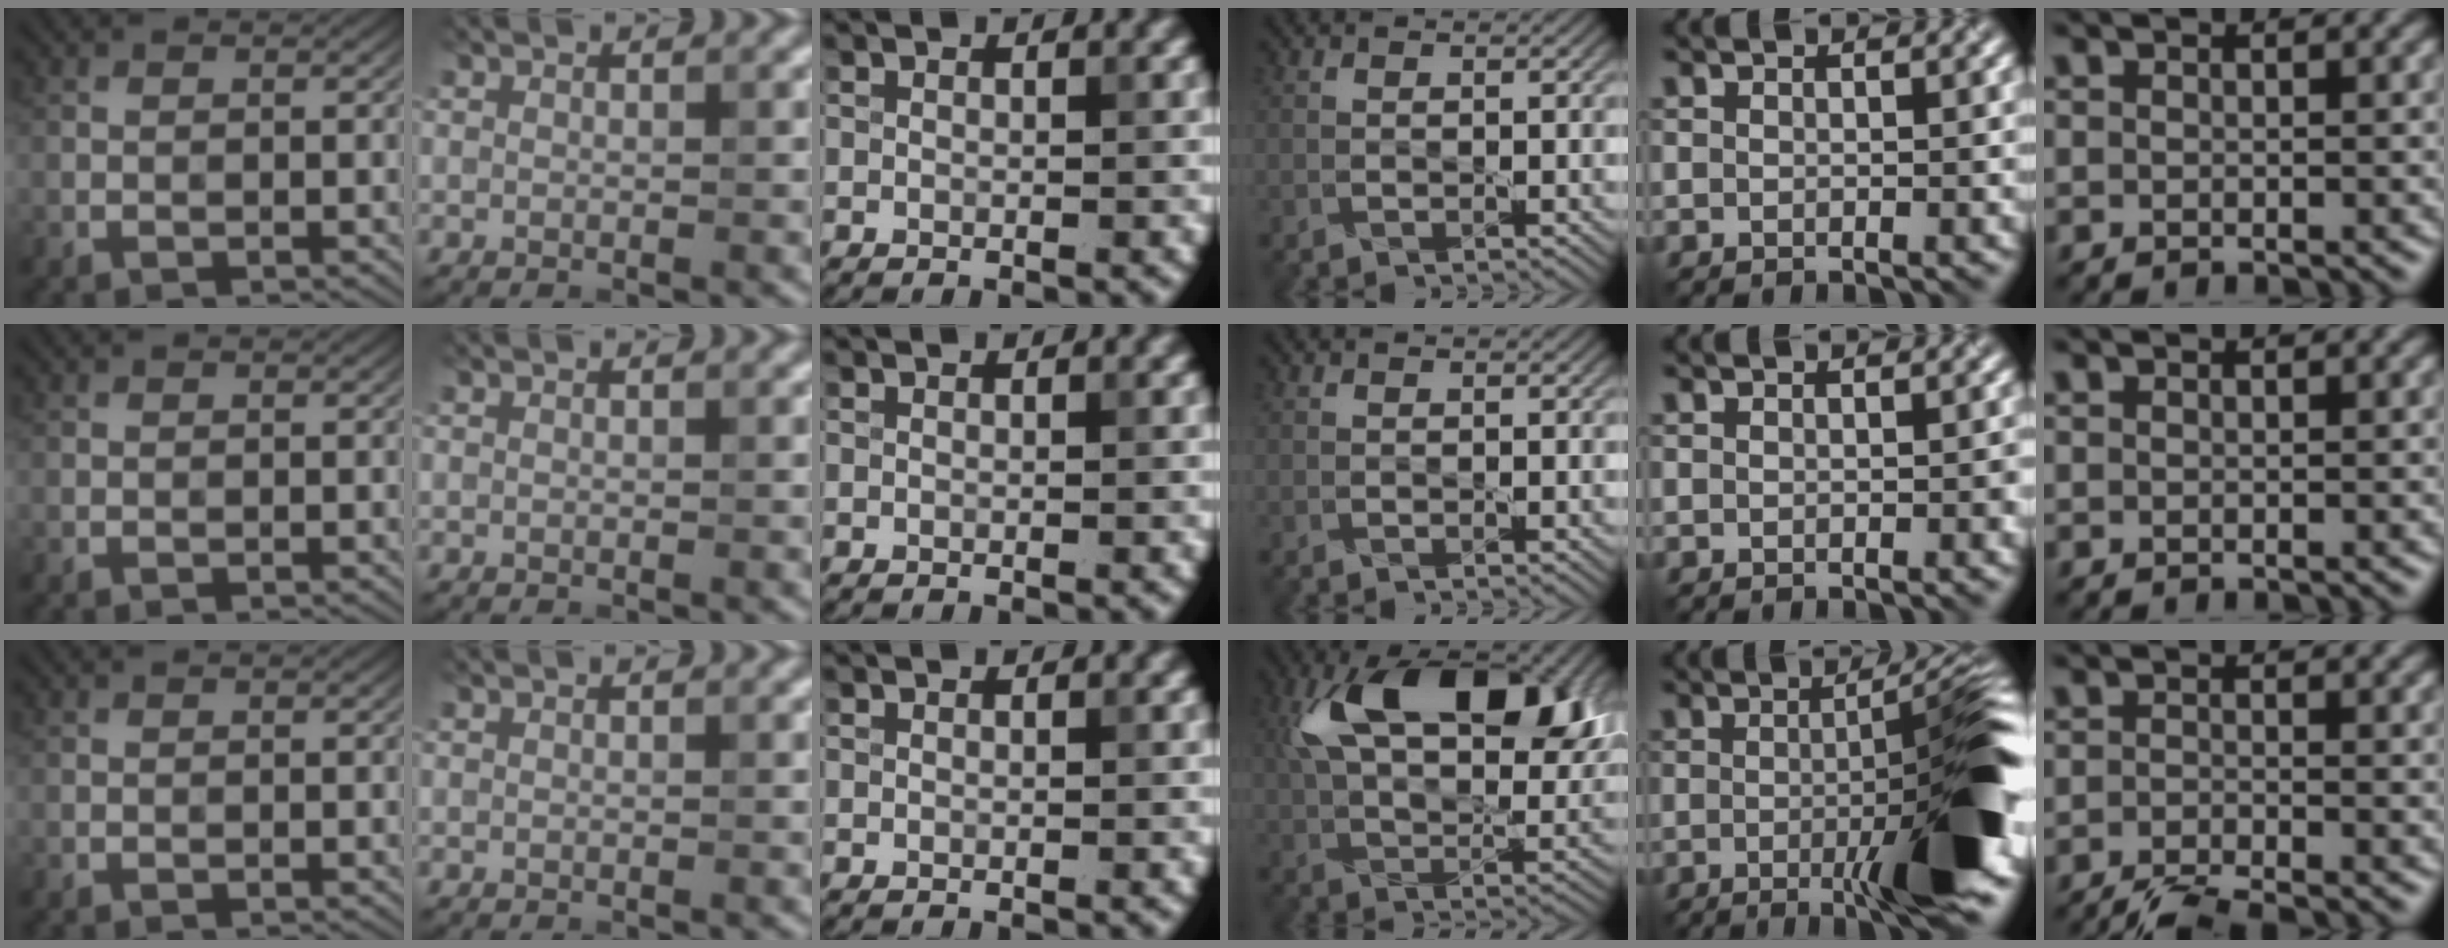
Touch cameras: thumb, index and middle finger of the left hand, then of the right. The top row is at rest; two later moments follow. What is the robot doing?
{"motion": "squeeze", "object": "paper clamp"}